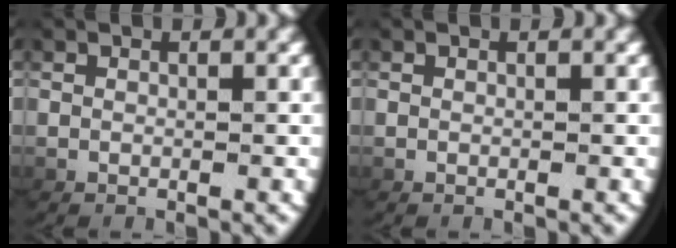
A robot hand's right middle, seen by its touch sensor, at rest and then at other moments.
{"total": 0.0}